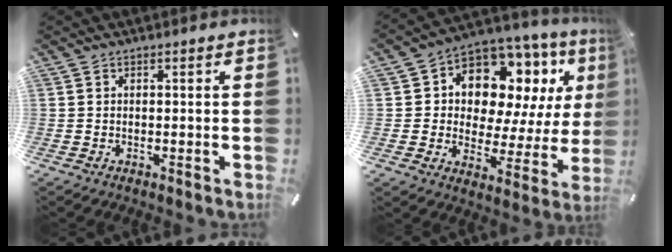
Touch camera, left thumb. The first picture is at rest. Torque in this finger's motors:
{"motor_torque": [2.41, 2.59, 1.54, -1.23, 0.17]}